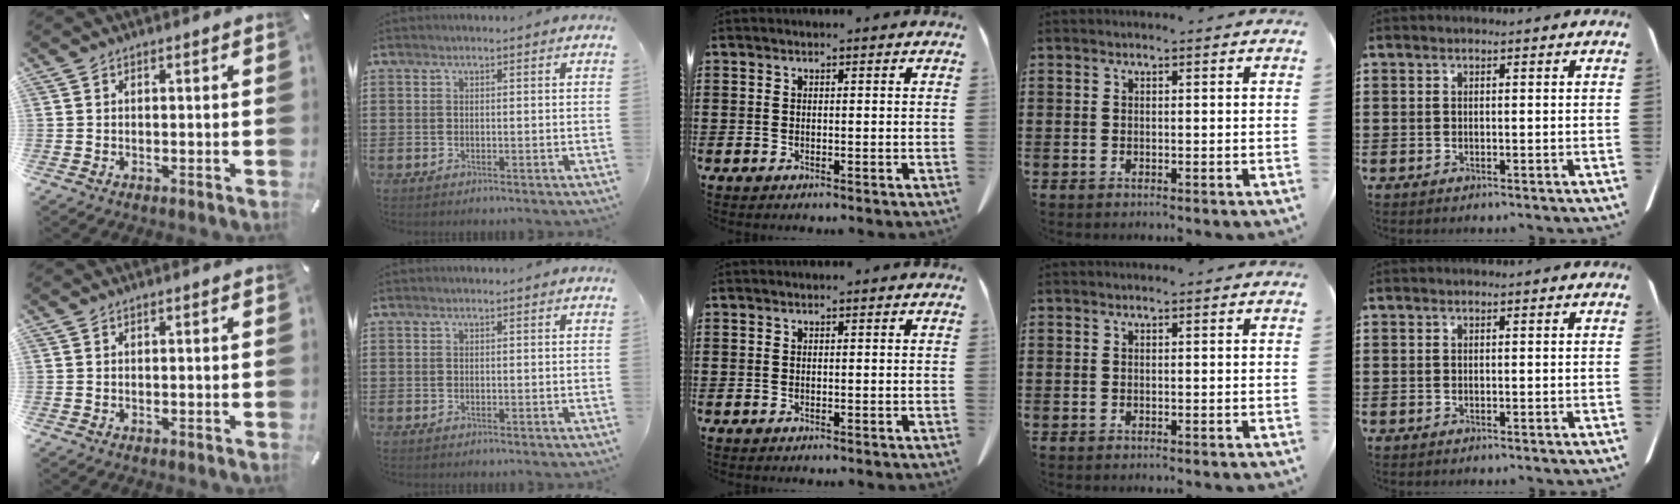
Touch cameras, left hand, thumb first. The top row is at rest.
{}